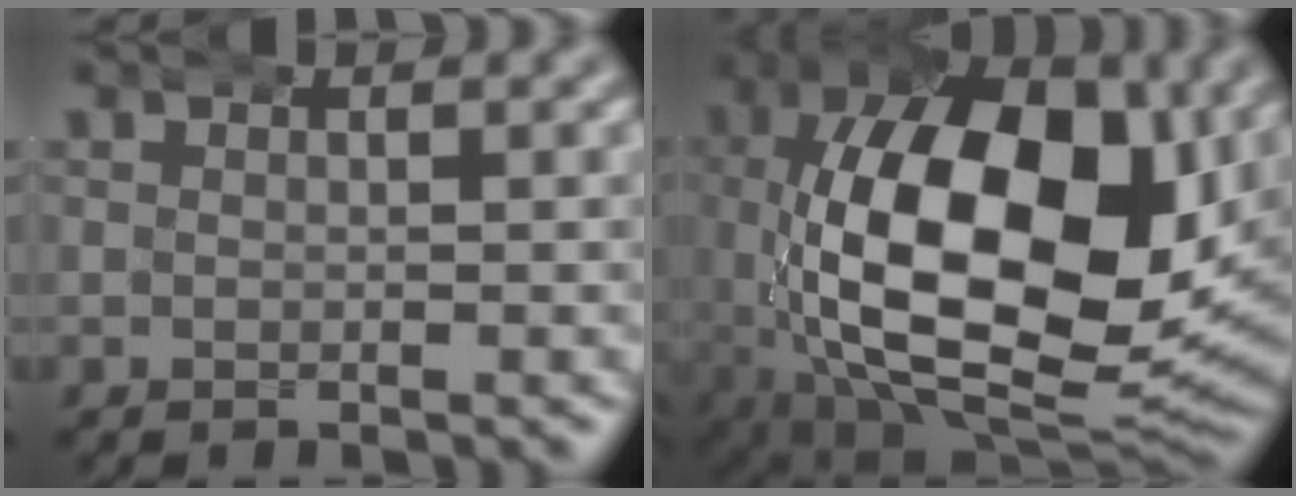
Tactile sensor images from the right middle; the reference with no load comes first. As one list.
[{"total": 21.1, "force": [-1.2, 12.4, 17.0], "torque": [-0.299, -0.057, 0.006]}]